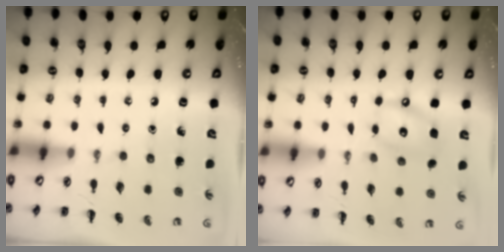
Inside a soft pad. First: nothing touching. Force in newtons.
{"total": 11.0, "press": 10.8, "slide": 2.4}